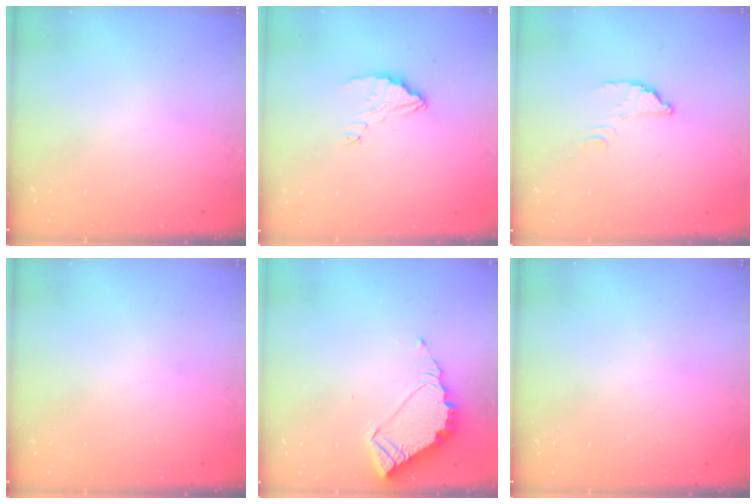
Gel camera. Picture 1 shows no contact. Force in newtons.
{"total": 2.9, "press": 2.9, "slide": 0.2}
{"total": 2.5, "press": 2.5, "slide": 0.2}
{"total": 0.0}
{"total": 7.9, "press": 7.9, "slide": 0.1}
{"total": 0.0}